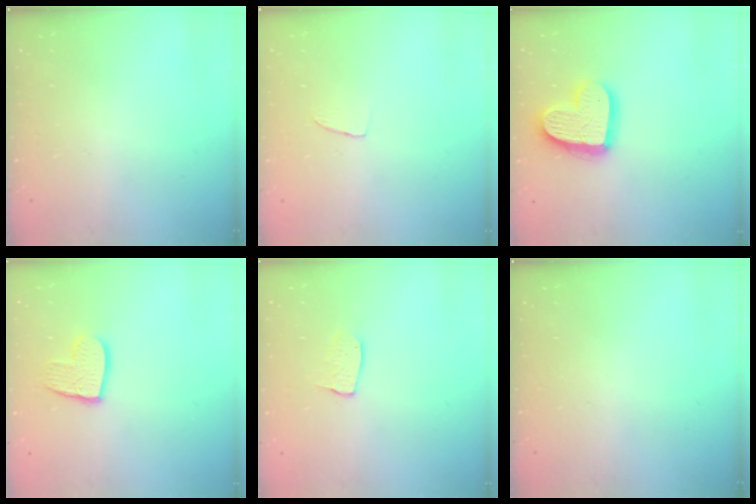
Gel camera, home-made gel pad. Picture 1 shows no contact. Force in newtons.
{"total": 3.2, "press": 3.2, "slide": 0.2}
{"total": 16.2, "press": 16.2, "slide": 1.1}
{"total": 10.9, "press": 10.9, "slide": 0.9}
{"total": 5.9, "press": 5.9, "slide": 0.3}
{"total": 0.0}